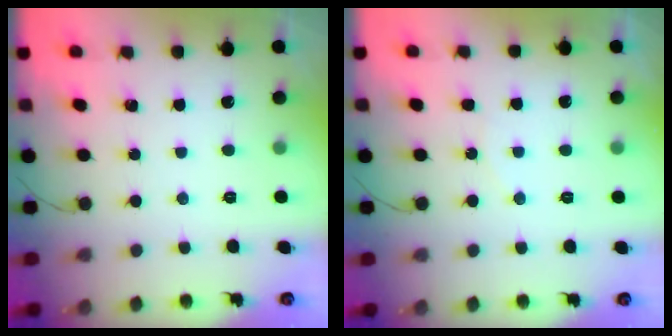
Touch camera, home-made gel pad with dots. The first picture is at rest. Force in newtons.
{"total": 5.0, "press": 5.0, "slide": 0.4}